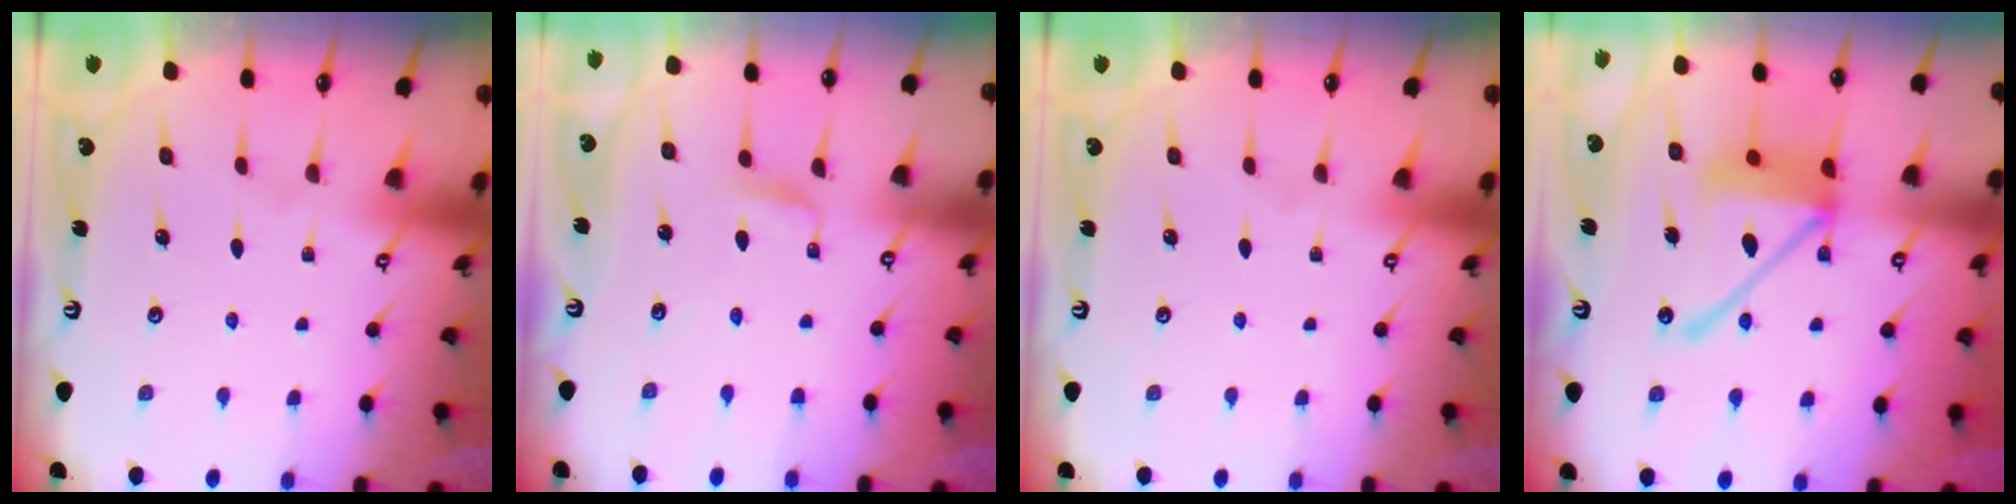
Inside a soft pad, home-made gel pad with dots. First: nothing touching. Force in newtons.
{"total": 3.0, "press": 3.0, "slide": 0.3}
{"total": 0.0}
{"total": 15.1, "press": 14.9, "slide": 2.2}